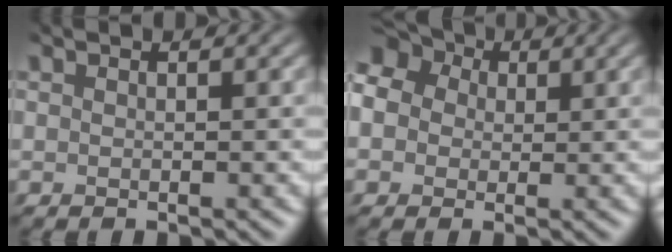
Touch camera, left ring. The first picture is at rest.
{"total": 9.4, "force": [3.2, 7.6, 4.5], "torque": [-0.099, 0.032, 0.039]}